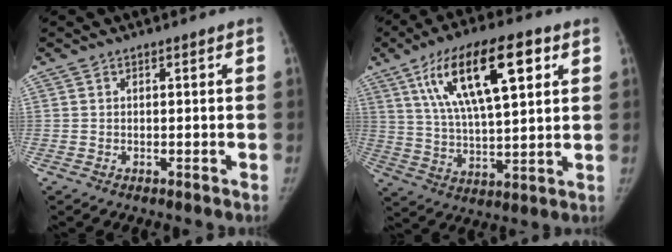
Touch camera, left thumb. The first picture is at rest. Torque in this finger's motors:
{"motor_torque": [0.27, 0.83, 1.79, -0.98, 0.20]}